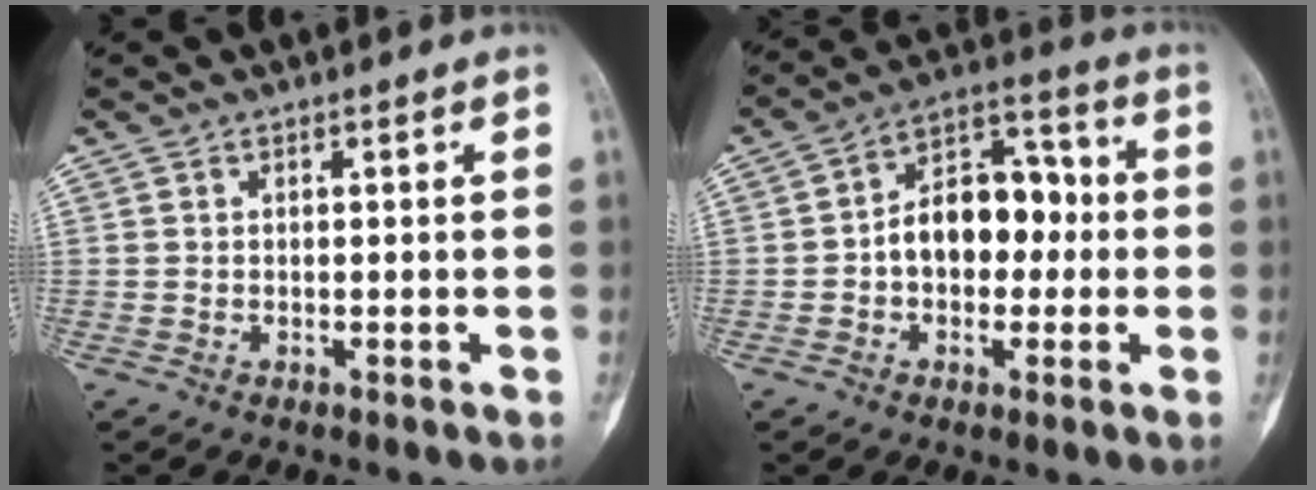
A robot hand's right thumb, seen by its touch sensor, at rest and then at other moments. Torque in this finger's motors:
{"motor_torque": [0.01, 0.36, 0.62, -0.57, 0.10]}